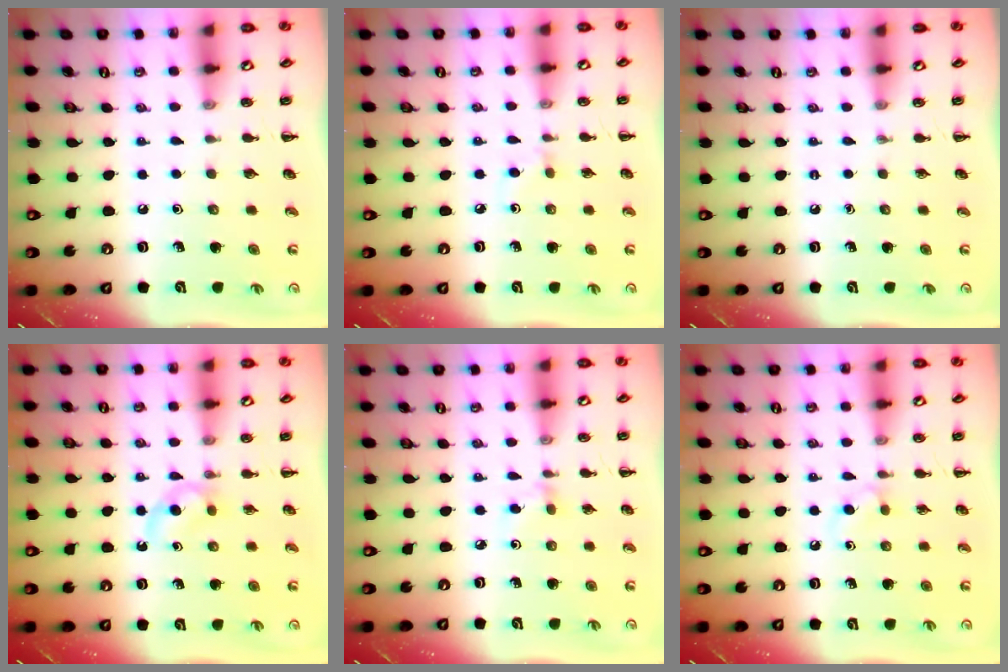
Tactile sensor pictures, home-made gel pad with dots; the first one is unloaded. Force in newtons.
{"total": 2.7, "press": 2.5, "slide": 1.0}
{"total": 0.0}
{"total": 3.6, "press": 3.3, "slide": 1.6}
{"total": 3.4, "press": 3.2, "slide": 1.2}
{"total": 2.9, "press": 2.6, "slide": 1.3}